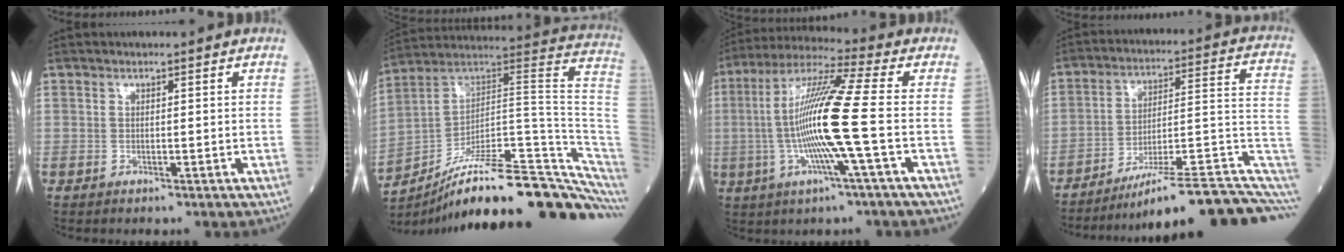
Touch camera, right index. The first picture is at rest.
{"total": 26.7, "force": [-19.5, 3.4, 18.0], "torque": [-0.148, 0.054, -0.288]}
{"total": 14.5, "force": [-1.8, -1.3, 14.3], "torque": [-0.280, 0.001, -0.045]}
{"total": 20.1, "force": [-13.9, 1.3, 14.5], "torque": [-0.130, 0.042, -0.200]}